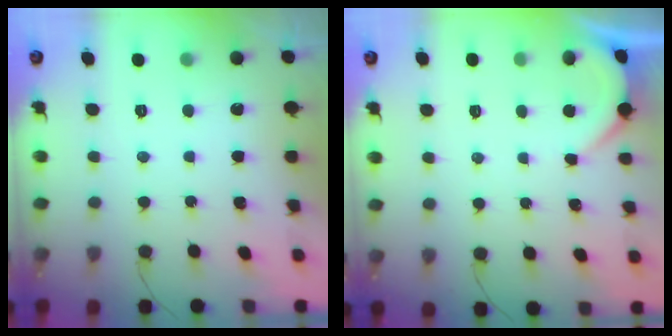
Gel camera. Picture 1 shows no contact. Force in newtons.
{"total": 1.9, "press": 1.9, "slide": 0.2}